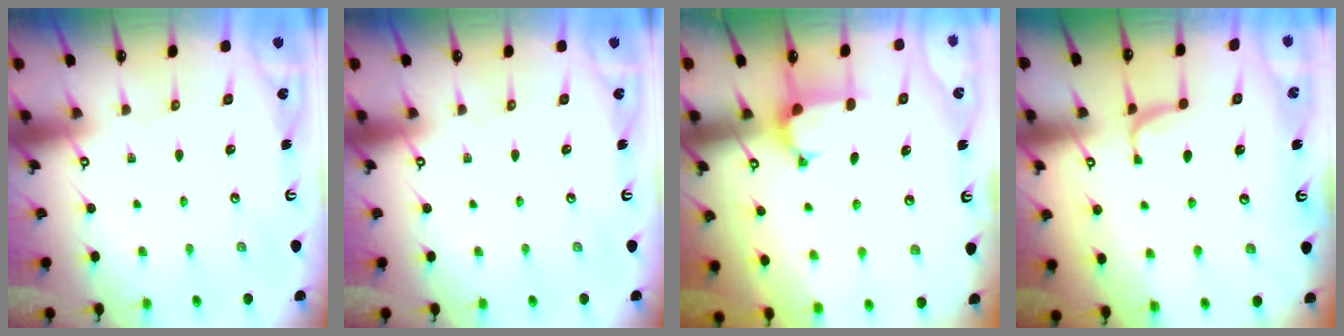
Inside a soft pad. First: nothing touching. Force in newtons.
{"total": 0.0}
{"total": 1.7, "press": 1.6, "slide": 0.5}
{"total": 2.0, "press": 1.9, "slide": 0.4}